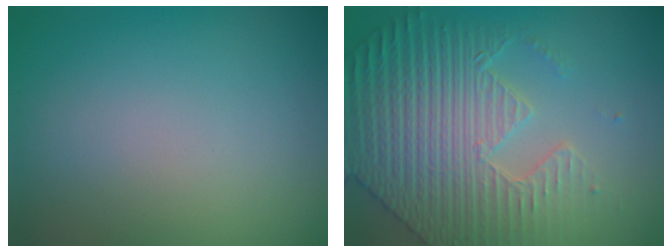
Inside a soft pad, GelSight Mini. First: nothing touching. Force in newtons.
{"total": 7.5, "press": 6.1, "slide": 4.4}